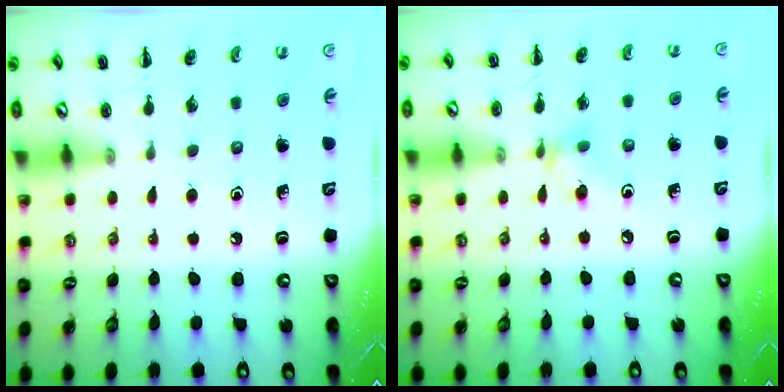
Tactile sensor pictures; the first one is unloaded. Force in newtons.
{"total": 5.7, "press": 5.7, "slide": 1.0}